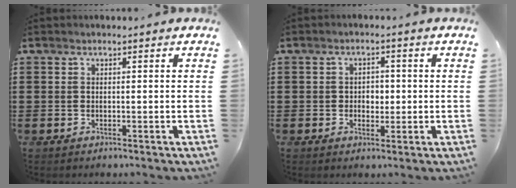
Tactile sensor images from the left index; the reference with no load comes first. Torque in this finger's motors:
{"motor_torque": [-0.01, 0.14, 0.19, 0.02]}